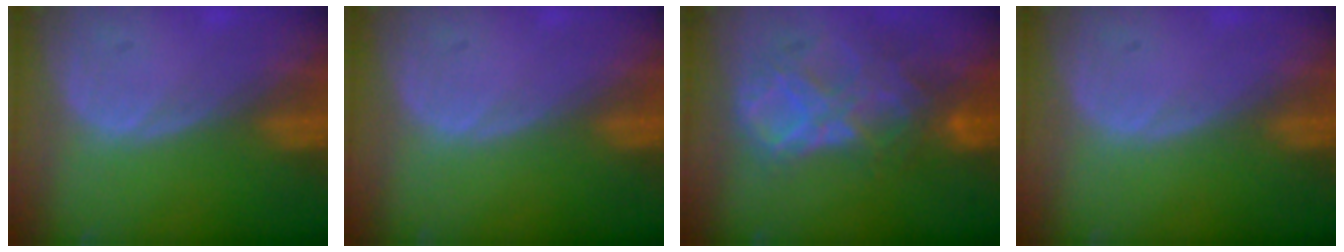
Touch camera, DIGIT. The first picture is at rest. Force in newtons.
{"total": 0.0}
{"total": 9.2, "press": 7.8, "slide": 4.8}
{"total": 0.0}